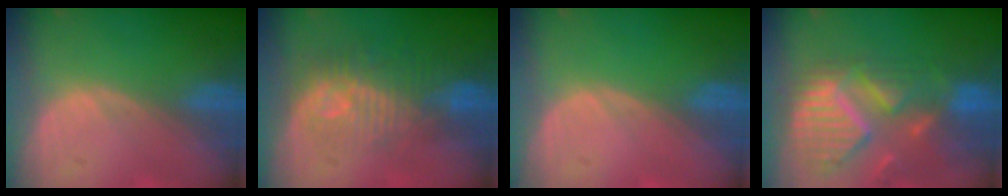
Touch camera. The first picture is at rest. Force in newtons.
{"total": 9.8, "press": 8.9, "slide": 4.1}
{"total": 0.0}
{"total": 12.6, "press": 10.7, "slide": 6.8}